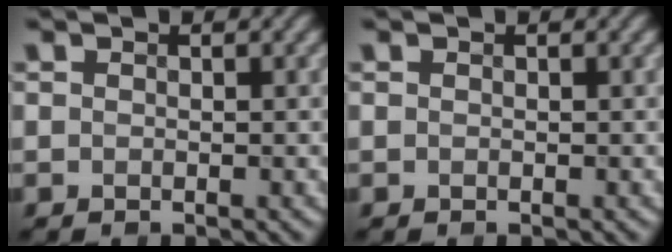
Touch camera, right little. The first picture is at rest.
{"total": 0.0}